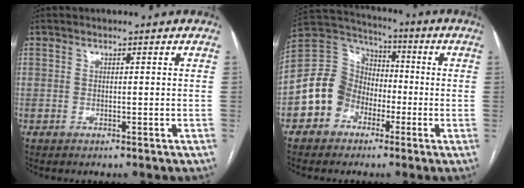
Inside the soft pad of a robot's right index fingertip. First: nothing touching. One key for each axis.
{"total": 10.6, "fx": -3.9, "fy": 9.1, "fz": 3.7, "tx": -0.088, "ty": 0.042, "tz": -0.069}